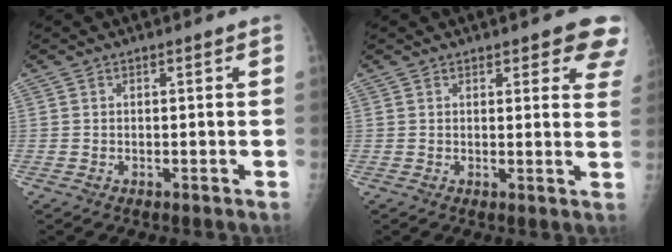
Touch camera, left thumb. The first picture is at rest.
{"total": 8.7, "force": [6.3, 3.0, 5.1], "torque": [-0.022, -0.024, 0.059]}